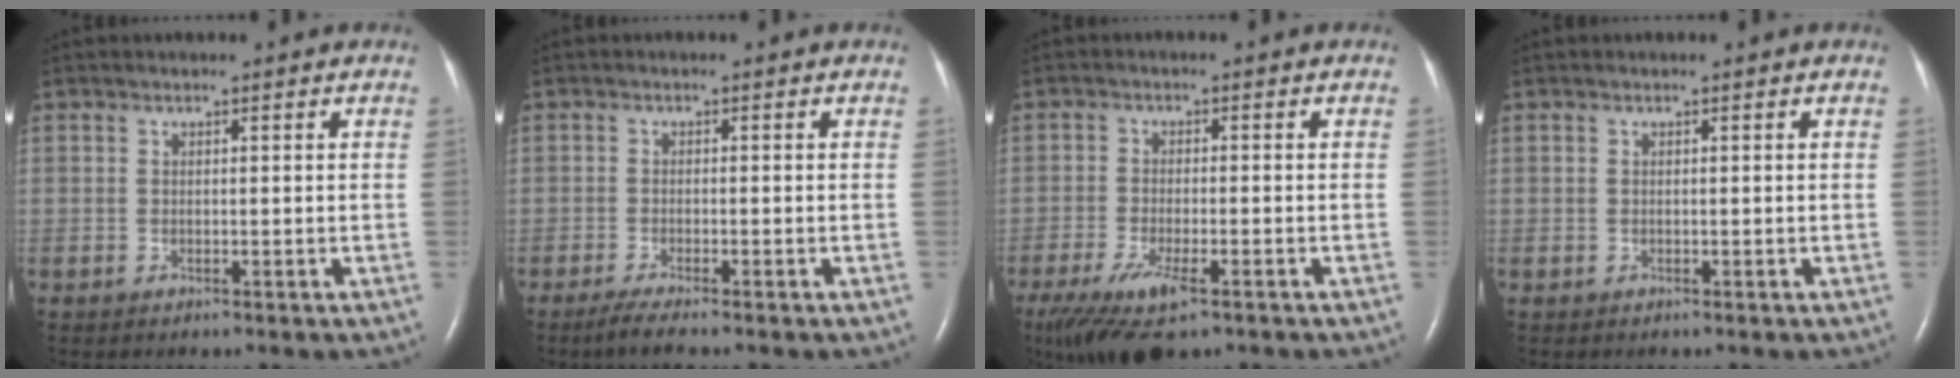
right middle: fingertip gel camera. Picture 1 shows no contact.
{"total": 2.9, "force": [-2.3, 0.0, 1.8], "torque": [-0.040, -0.008, -0.043]}
{"total": 9.5, "force": [-6.0, 2.5, 7.0], "torque": [-0.131, -0.022, -0.100]}
{"total": 0.0}